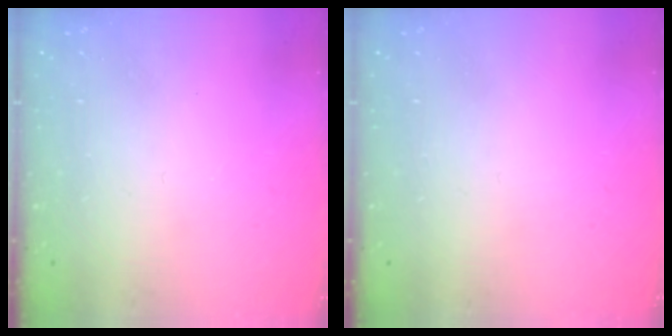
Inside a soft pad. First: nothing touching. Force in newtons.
{"total": 0.0}